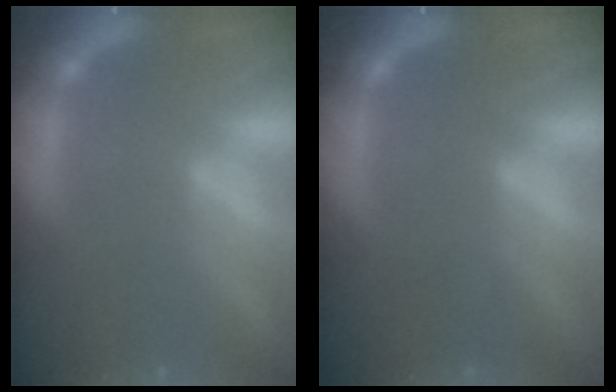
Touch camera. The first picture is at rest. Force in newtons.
{"total": 0.9}